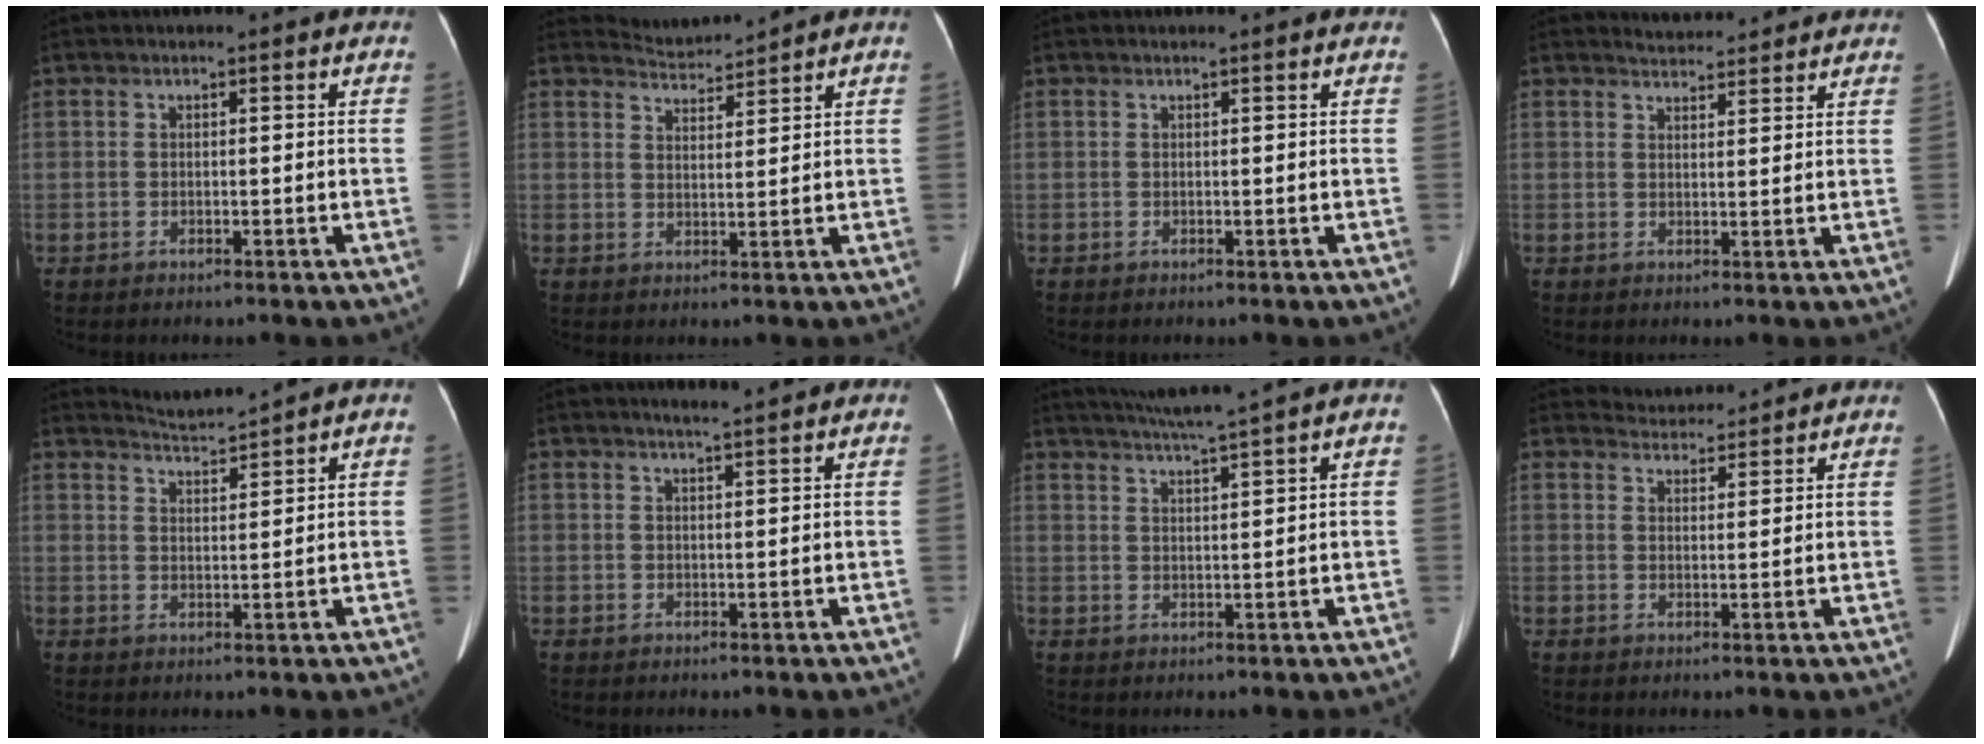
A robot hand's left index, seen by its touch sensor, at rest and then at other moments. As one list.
[{"total": 3.7, "force": [3.6, -0.5, -0.8], "torque": [0.007, 0.003, 0.071]}, {"total": 2.2, "force": [2.0, 0.1, 1.0], "torque": [-0.016, 0.012, 0.017]}, {"total": 5.8, "force": [5.6, 1.2, 0.9], "torque": [-0.015, 0.019, 0.070]}, {"total": 3.6, "force": [3.4, -1.2, -0.5], "torque": [0.003, -0.005, 0.069]}, {"total": 4.3, "force": [3.7, 0.4, 2.2], "torque": [-0.035, 0.012, 0.050]}, {"total": 7.2, "force": [6.3, -1.7, 3.2], "torque": [-0.054, 0.006, 0.102]}, {"total": 5.1, "force": [5.0, 0.8, -0.2], "torque": [-0.004, 0.020, 0.072]}]